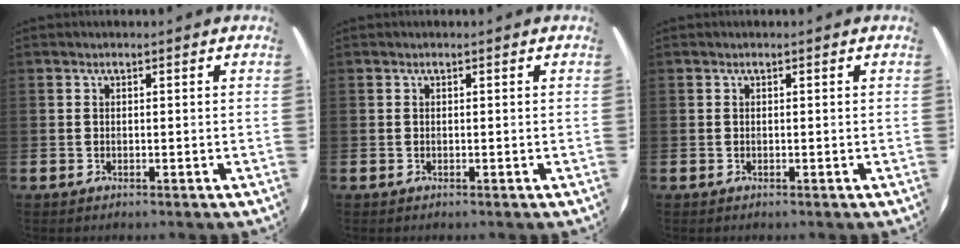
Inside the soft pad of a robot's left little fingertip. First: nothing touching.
{"total": 0.0}
{"total": 0.0}